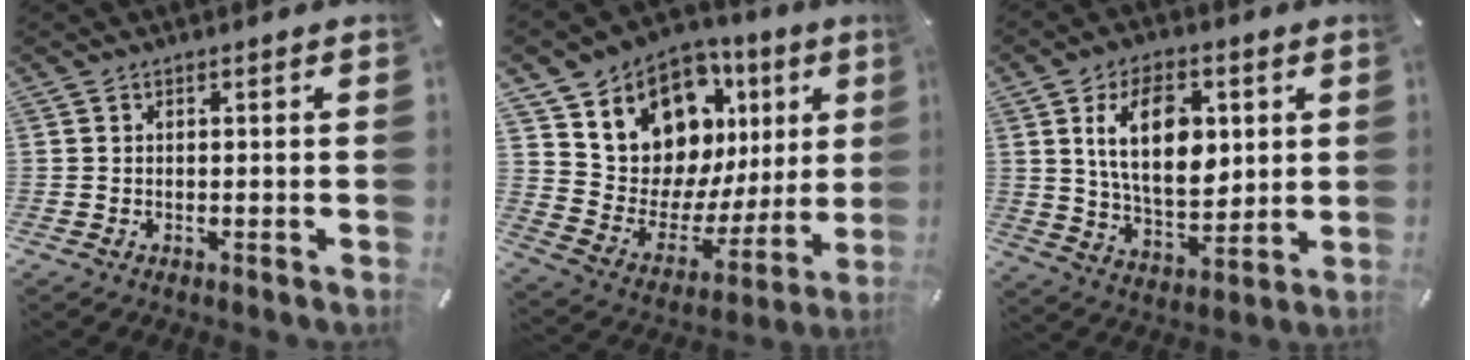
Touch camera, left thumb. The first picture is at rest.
{"total": 12.3, "force": [8.0, 8.7, 3.4], "torque": [-0.060, -0.085, 0.147]}
{"total": 15.6, "force": [4.3, 9.8, 11.4], "torque": [-0.215, 0.000, 0.070]}